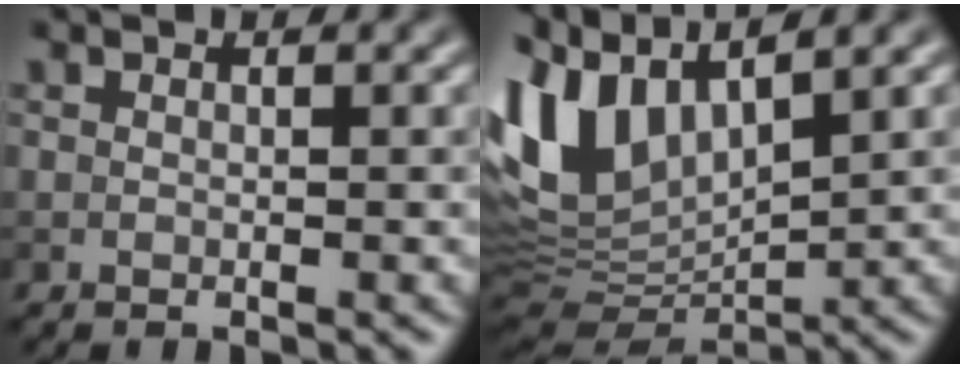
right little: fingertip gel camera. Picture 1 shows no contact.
{"total": 11.6, "force": [5.1, 5.5, 8.8], "torque": [-0.215, 0.020, 0.095]}